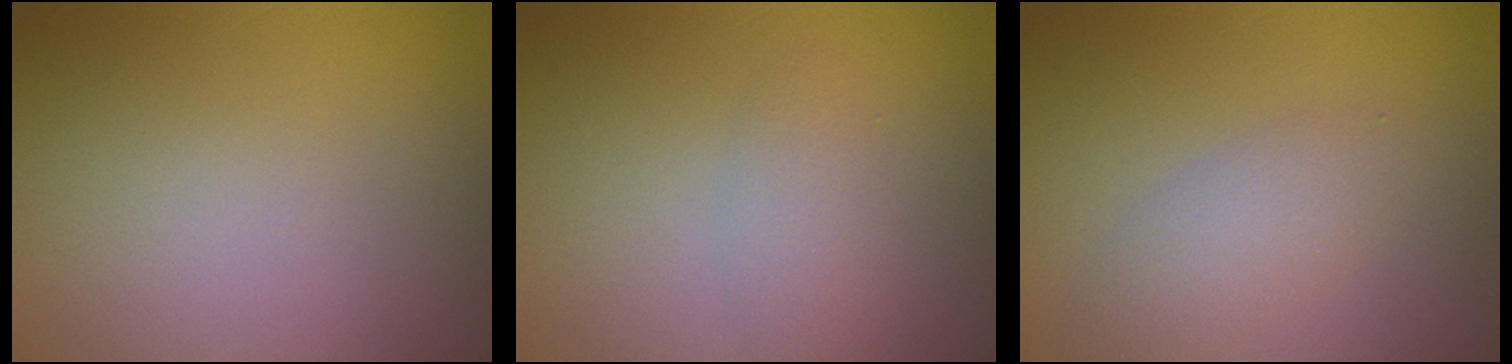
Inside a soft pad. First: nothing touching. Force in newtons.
{"total": 2.1, "press": 2.1, "slide": 0.1}
{"total": 2.8, "press": 2.8, "slide": 0.1}